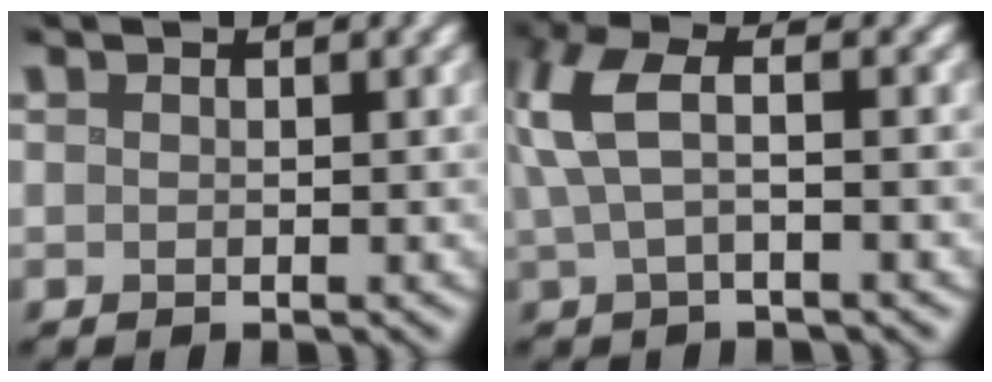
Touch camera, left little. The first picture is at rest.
{"total": 5.0, "force": [0.9, 1.9, 4.5], "torque": [-0.107, 0.012, 0.009]}